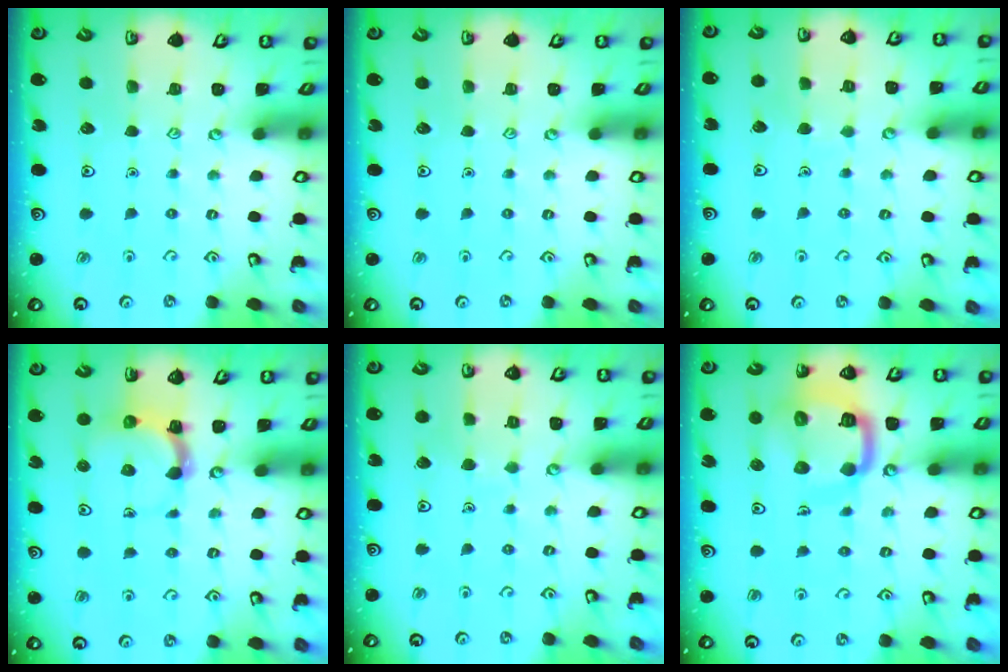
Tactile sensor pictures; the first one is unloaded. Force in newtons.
{"total": 0.0}
{"total": 2.4, "press": 2.4, "slide": 0.2}
{"total": 4.6, "press": 4.6, "slide": 0.8}
{"total": 3.6, "press": 3.6, "slide": 0.3}
{"total": 15.3, "press": 15.2, "slide": 1.6}